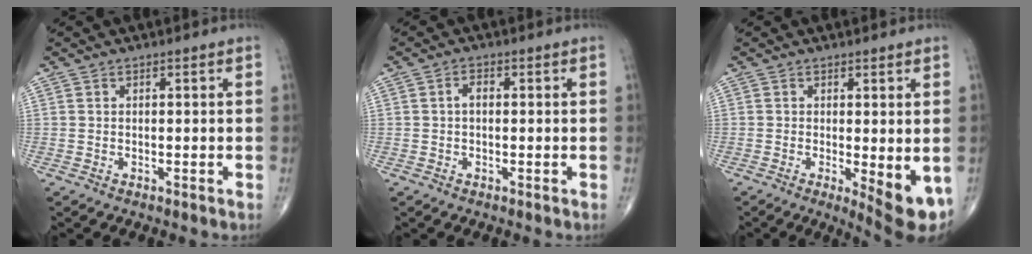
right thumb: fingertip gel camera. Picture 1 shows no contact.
{"total": 2.1, "force": [0.1, 1.2, 1.7], "torque": [-0.029, 0.009, 0.000]}
{"total": 8.3, "force": [-2.0, 2.4, 7.7], "torque": [-0.100, -0.021, -0.023]}